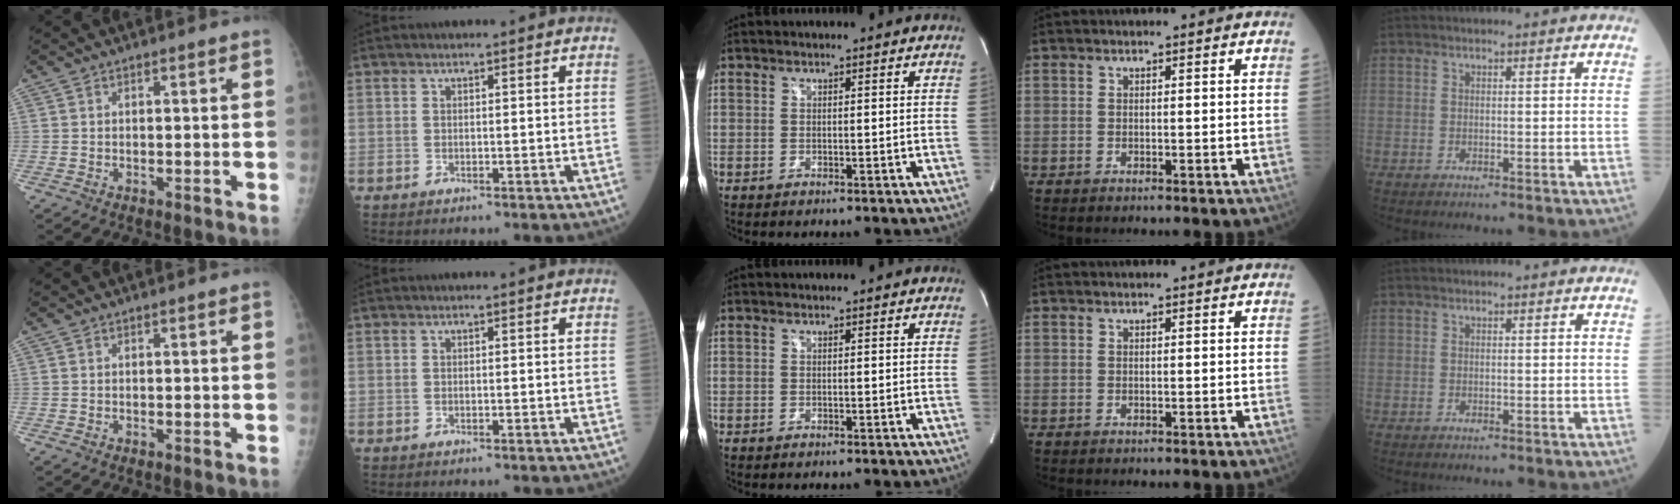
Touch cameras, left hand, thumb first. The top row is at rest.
{}